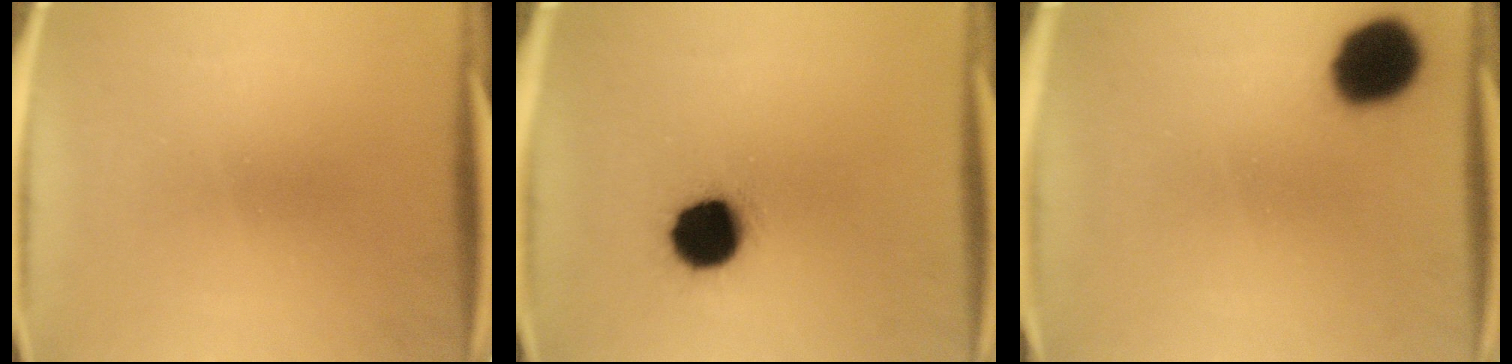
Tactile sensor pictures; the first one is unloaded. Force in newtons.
{"total": 12.6}
{"total": 13.0}